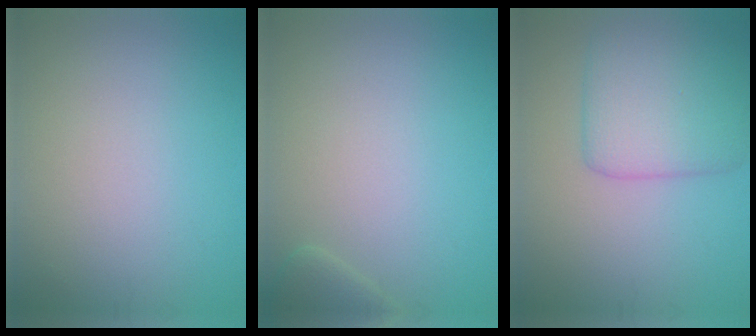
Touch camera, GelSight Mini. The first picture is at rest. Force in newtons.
{"total": 1.6, "press": 1.6, "slide": 0.2}
{"total": 5.5, "press": 5.5, "slide": 0.1}